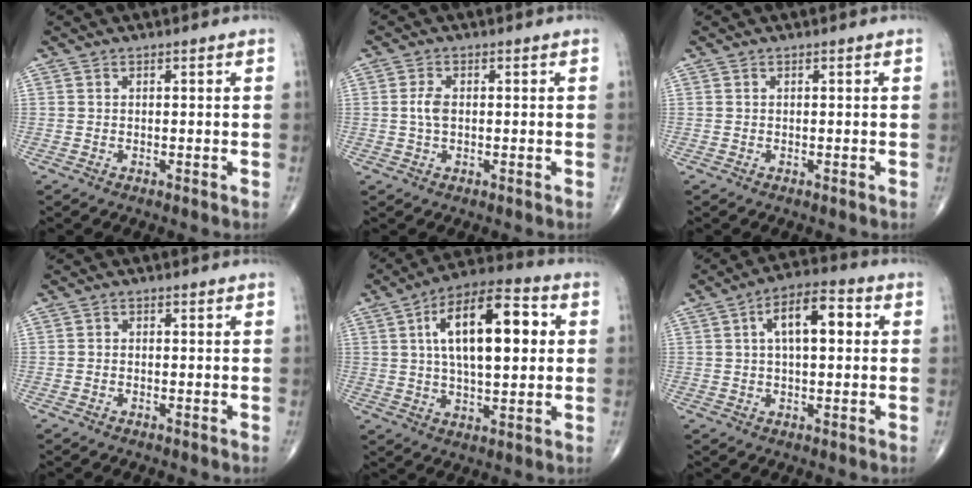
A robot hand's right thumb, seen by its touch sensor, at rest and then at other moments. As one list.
[{"total": 1.5, "force": [0.1, 0.8, 1.3], "torque": [-0.027, 0.001, 0.001]}, {"total": 0.0}, {"total": 0.6, "force": [-0.3, 0.4, 0.3], "torque": [-0.002, 0.002, -0.010]}, {"total": 18.4, "force": [3.7, 8.0, 16.1], "torque": [-0.248, 0.016, 0.054]}, {"total": 10.0, "force": [2.1, 4.5, 8.7], "torque": [-0.133, 0.023, 0.025]}]